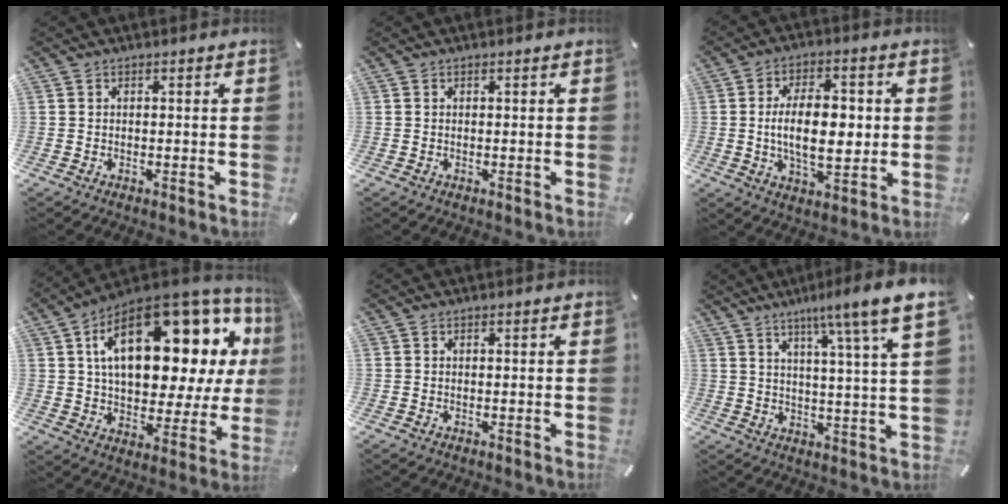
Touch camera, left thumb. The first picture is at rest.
{"total": 0.0}
{"total": 13.2, "force": [0.1, 7.1, 11.1], "torque": [-0.185, 0.005, -0.002]}
{"total": 23.6, "force": [9.5, 12.4, 17.7], "torque": [-0.278, -0.060, 0.160]}
{"total": 0.0}
{"total": 10.1, "force": [6.6, -0.3, 7.6], "torque": [-0.117, -0.053, 0.094]}